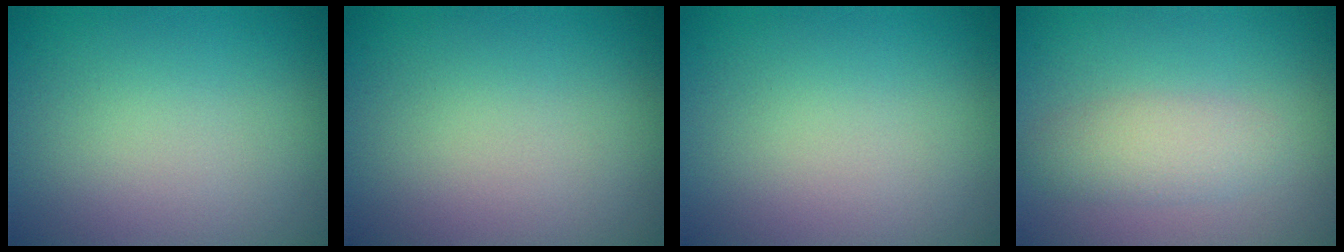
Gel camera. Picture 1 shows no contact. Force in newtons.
{"total": 0.0}
{"total": 0.0}
{"total": 2.6, "press": 2.6, "slide": 0.1}